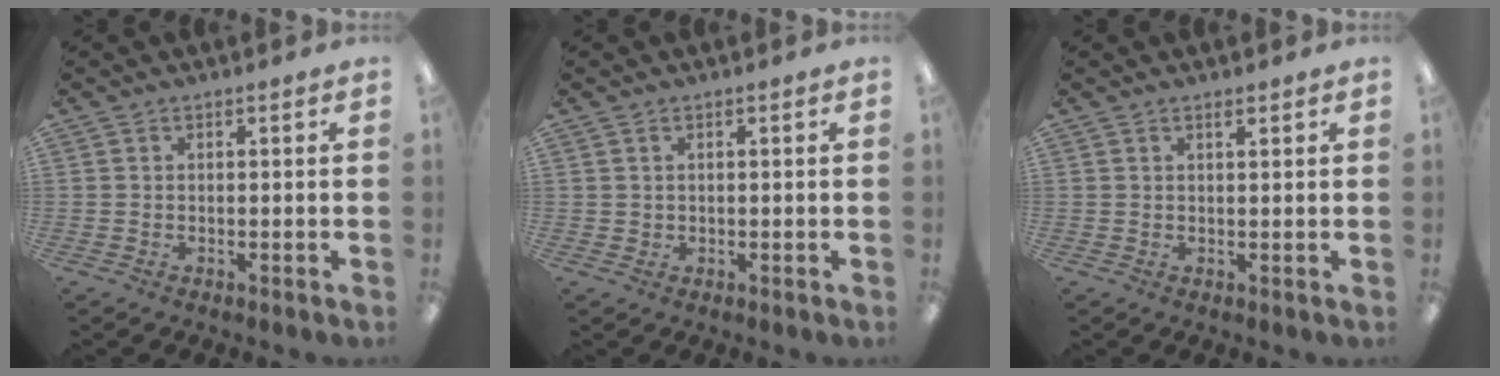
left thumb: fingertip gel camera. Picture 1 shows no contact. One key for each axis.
{"total": 0.9, "fx": 0.5, "fy": 0.8, "fz": 0.1, "tx": -0.003, "ty": 0.004, "tz": 0.008}
{"total": 1.3, "fx": 1.1, "fy": 0.3, "fz": 0.7, "tx": -0.016, "ty": -0.001, "tz": 0.019}